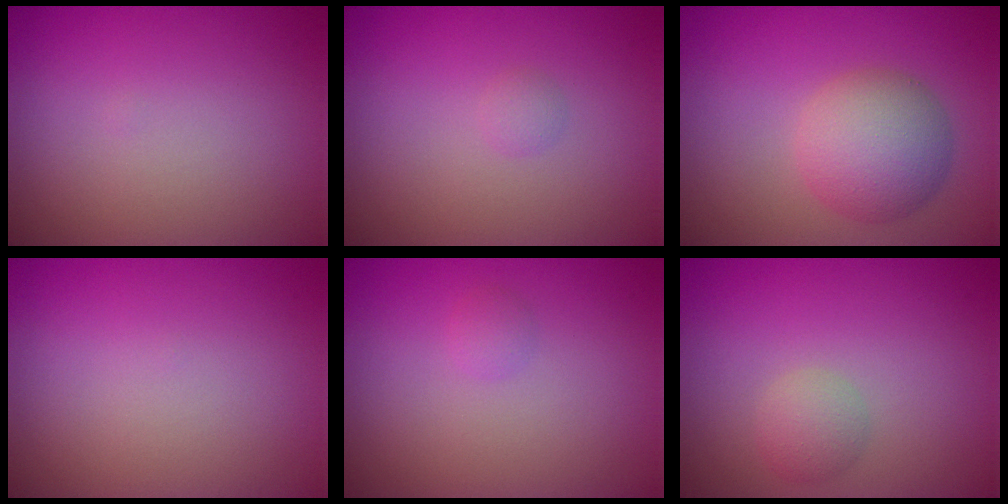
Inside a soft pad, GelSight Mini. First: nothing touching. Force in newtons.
{"total": 0.7, "press": 0.7, "slide": 0.0}
{"total": 5.2, "press": 5.2, "slide": 0.1}
{"total": 0.0}
{"total": 0.7, "press": 0.7, "slide": 0.1}
{"total": 1.7, "press": 1.7, "slide": 0.1}